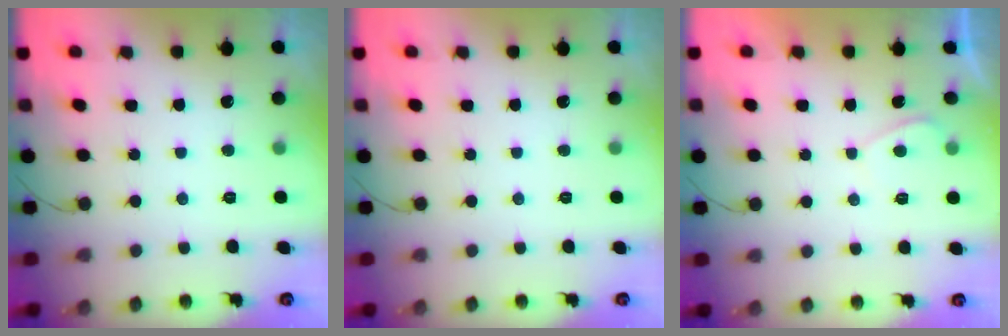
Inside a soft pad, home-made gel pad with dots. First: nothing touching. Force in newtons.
{"total": 0.0}
{"total": 0.6, "press": 0.4, "slide": 0.5}